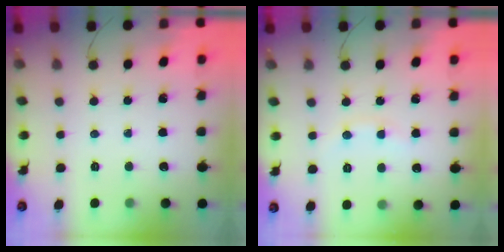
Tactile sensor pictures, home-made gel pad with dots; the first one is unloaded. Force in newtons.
{"total": 4.9, "press": 4.7, "slide": 1.5}